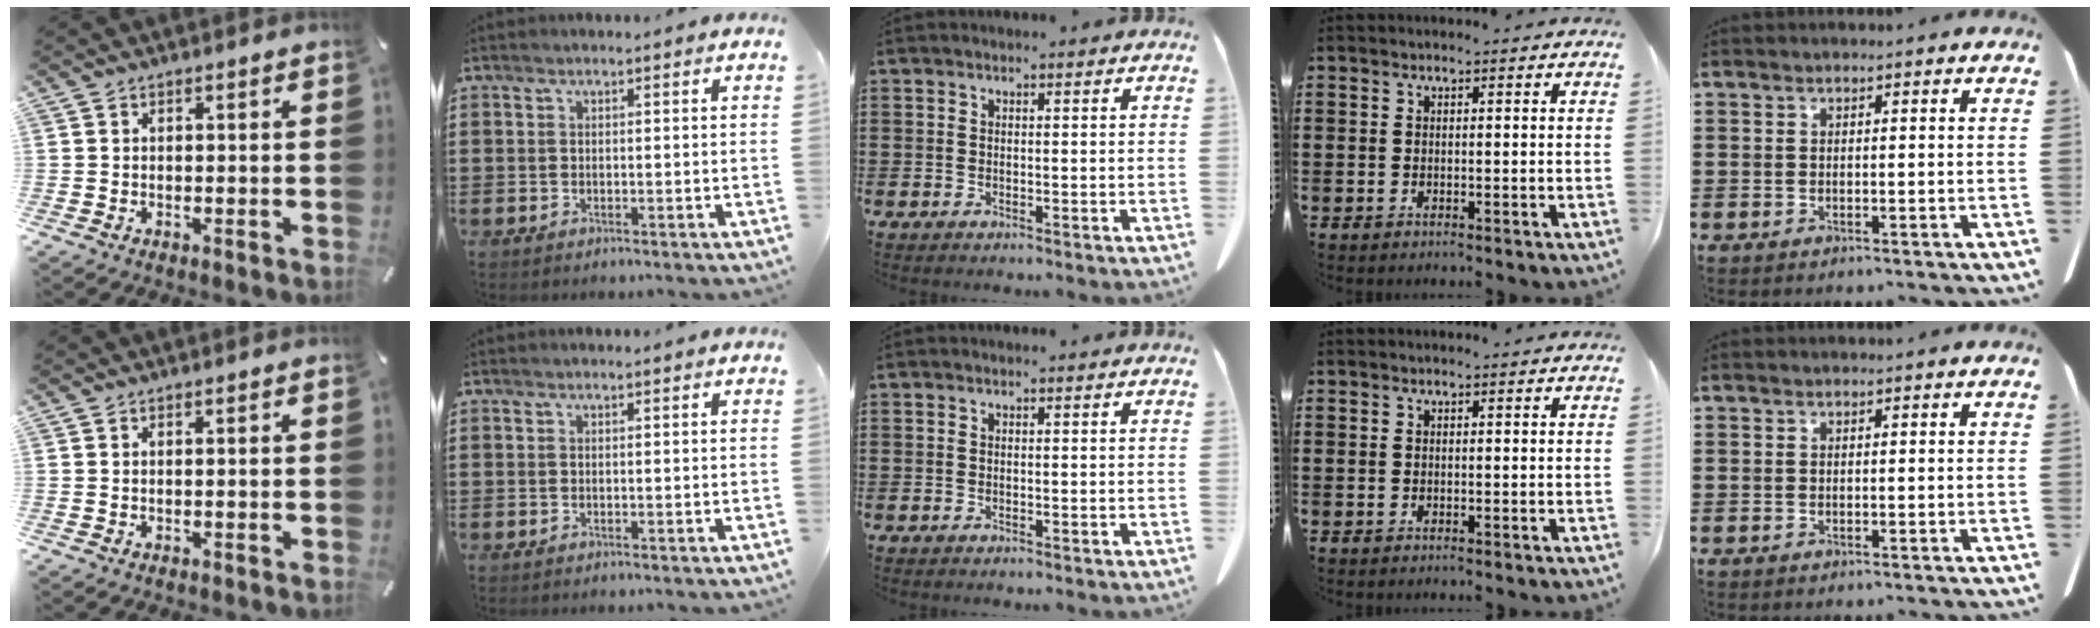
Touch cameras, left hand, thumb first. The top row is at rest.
{}